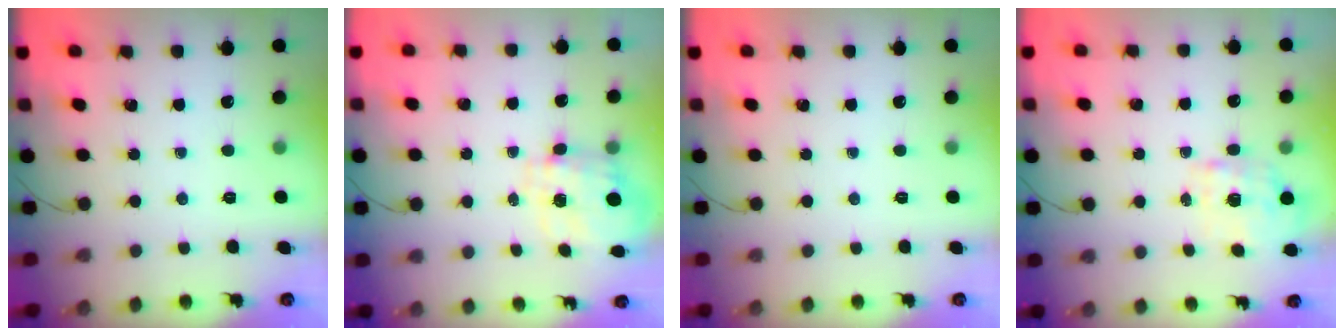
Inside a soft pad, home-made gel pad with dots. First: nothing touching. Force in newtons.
{"total": 3.4, "press": 3.2, "slide": 1.0}
{"total": 0.0}
{"total": 1.4, "press": 1.2, "slide": 0.7}